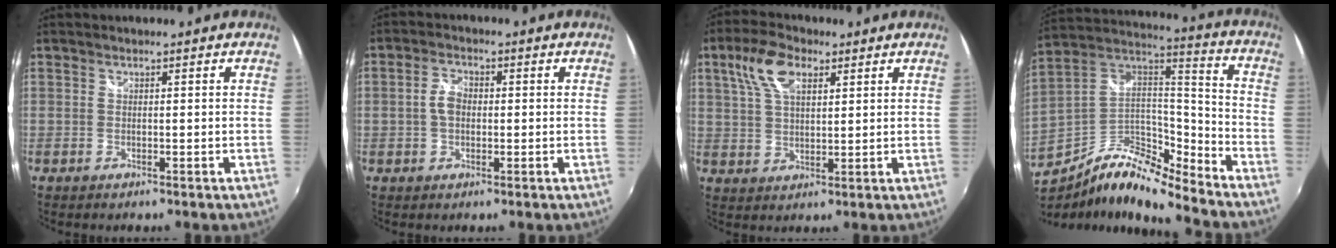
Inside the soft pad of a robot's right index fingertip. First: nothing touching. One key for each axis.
{"total": 3.8, "fx": -0.2, "fy": 2.6, "fz": 2.8, "tx": -0.056, "ty": 0.009, "tz": -0.003}
{"total": 8.8, "fx": 4.2, "fy": 4.3, "fz": 6.5, "tx": -0.131, "ty": 0.023, "tz": 0.078}
{"total": 15.6, "fx": -12.1, "fy": 4.4, "fz": 8.8, "tx": -0.176, "ty": 0.008, "tz": -0.233}